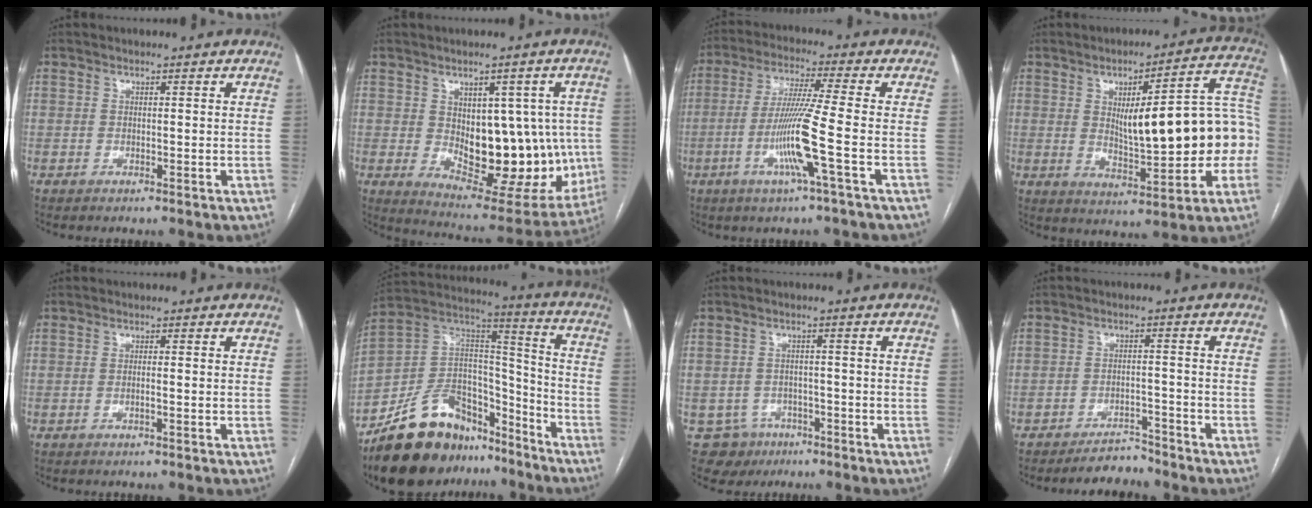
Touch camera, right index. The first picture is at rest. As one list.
[{"total": 17.6, "force": [-0.6, 8.7, 15.3], "torque": [-0.200, 0.000, 0.021]}, {"total": 10.5, "force": [-3.3, -1.5, 9.8], "torque": [-0.195, -0.013, -0.067]}, {"total": 17.9, "force": [-0.1, 4.4, 17.4], "torque": [-0.226, 0.035, 0.012]}, {"total": 0.8, "force": [-0.3, 0.0, 0.7], "torque": [-0.014, 0.001, -0.004]}, {"total": 20.6, "force": [-15.6, 10.1, 8.9], "torque": [-0.172, 0.055, -0.265]}, {"total": 5.4, "force": [-3.0, 4.5, 0.0], "torque": [0.005, 0.010, -0.041]}, {"total": 4.3, "force": [-4.1, 1.2, 0.4], "torque": [-0.005, -0.002, -0.066]}]